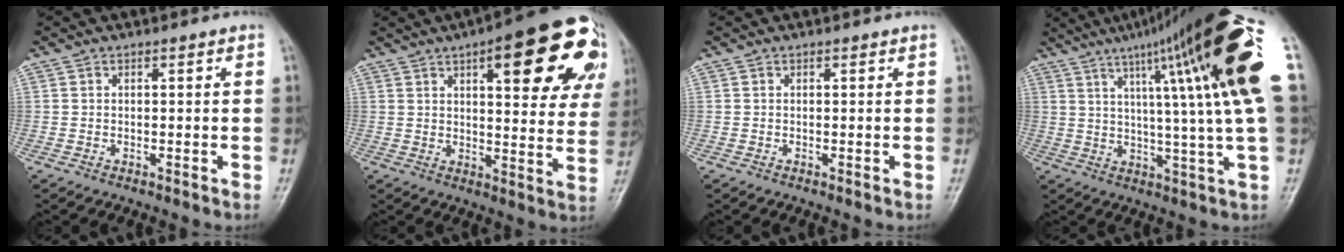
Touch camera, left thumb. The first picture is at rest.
{"total": 23.7, "force": [10.1, 7.9, 19.9], "torque": [-0.227, -0.010, 0.127]}
{"total": 0.0}
{"total": 26.0, "force": [10.0, 1.6, 24.0], "torque": [-0.313, 0.002, 0.142]}